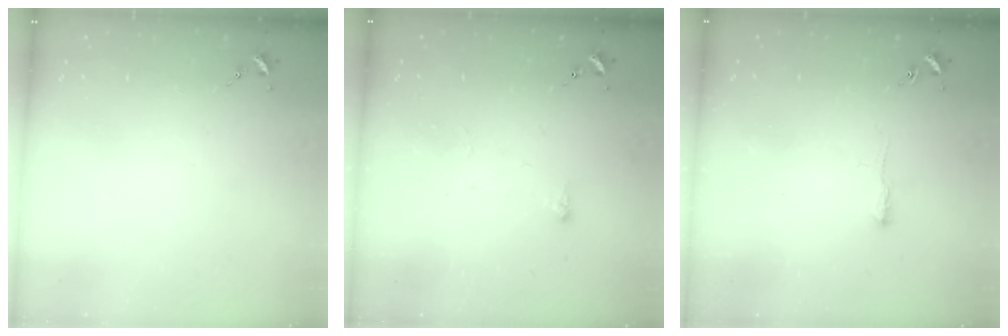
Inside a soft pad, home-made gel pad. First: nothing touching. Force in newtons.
{"total": 2.9, "press": 2.8, "slide": 0.5}
{"total": 2.5, "press": 2.5, "slide": 0.4}